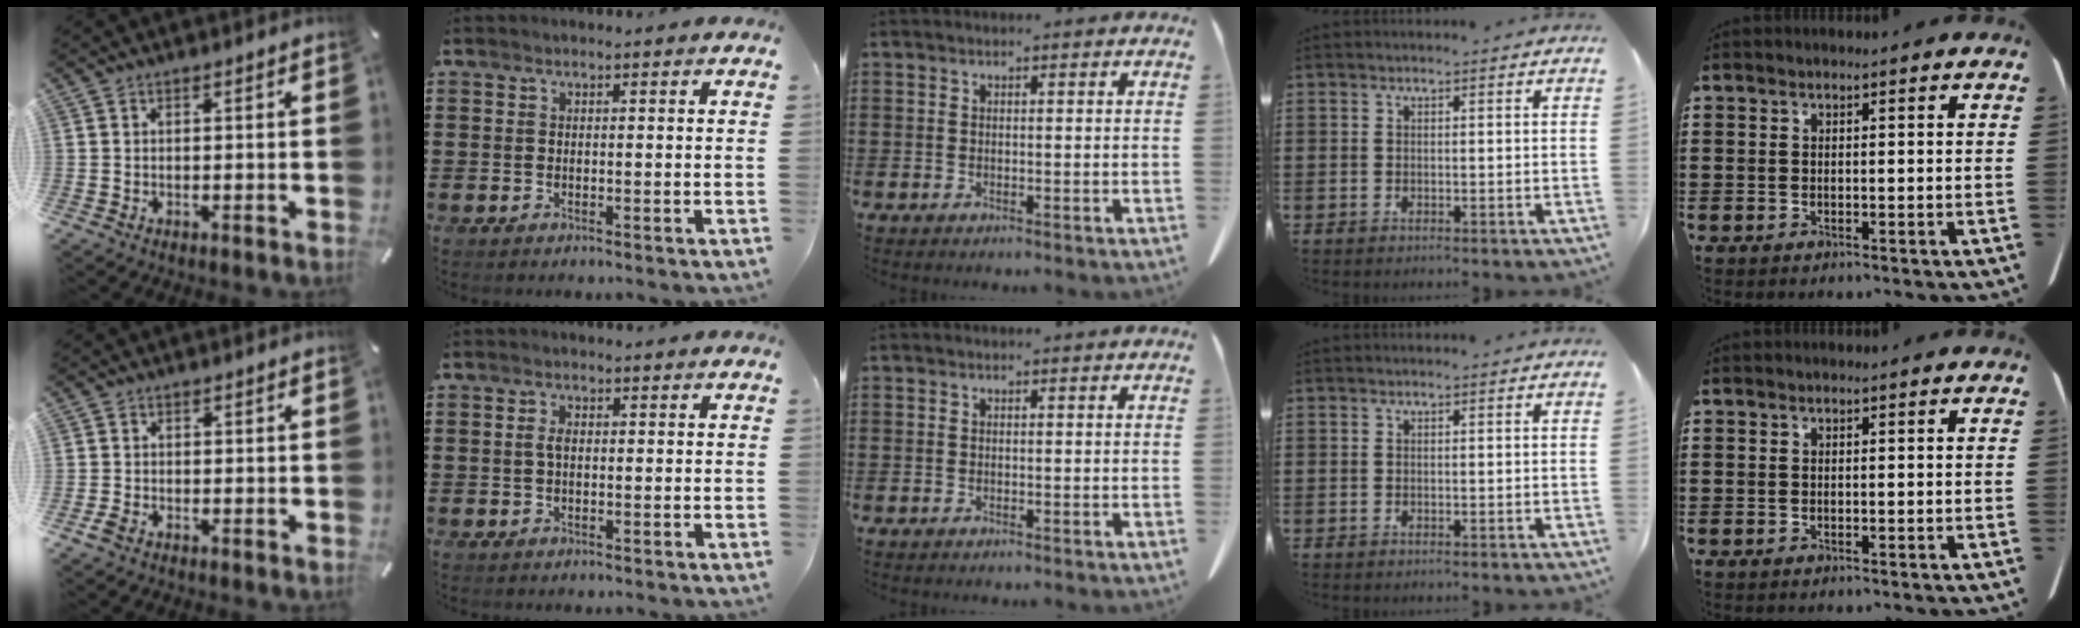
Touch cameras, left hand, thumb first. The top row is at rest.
{"thumb": {"total": 1.6, "force": [-0.9, 1.1, 0.7], "torque": [-0.010, 0.004, -0.019]}, "index": {"total": 1.9, "force": [0.2, 0.8, 1.7], "torque": [-0.043, -0.001, 0.000]}}